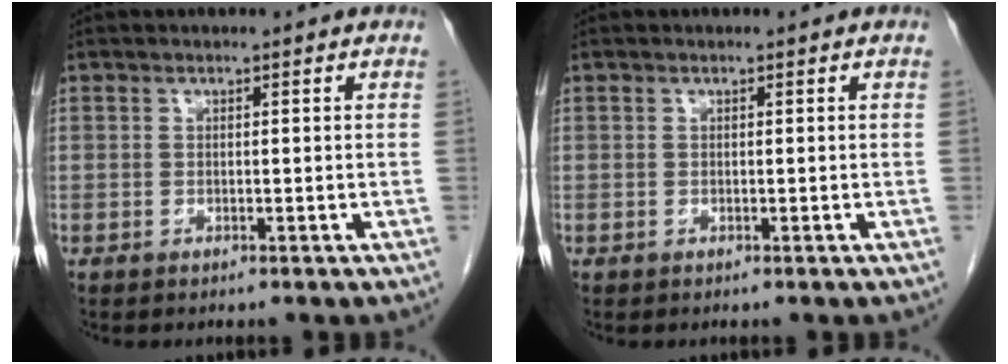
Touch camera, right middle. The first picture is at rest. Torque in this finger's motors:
{"motor_torque": [-0.36, 0.10, 0.00, -0.01]}